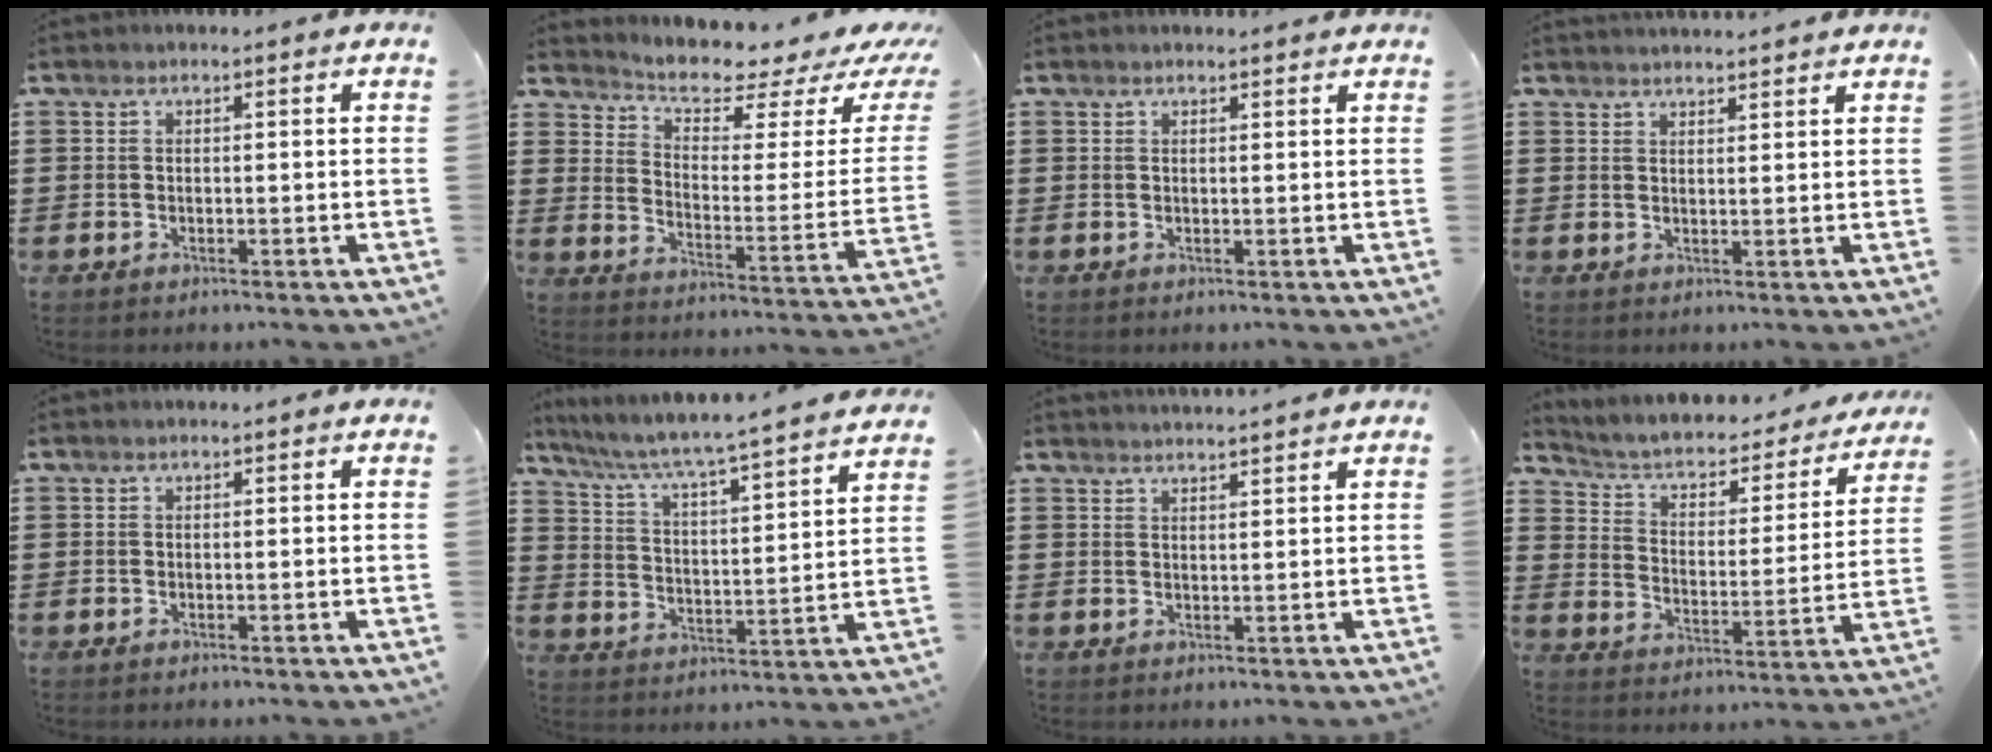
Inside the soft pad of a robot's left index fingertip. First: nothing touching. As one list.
[{"total": 4.2, "force": [3.7, 0.6, 1.9], "torque": [-0.060, -0.035, 0.058]}, {"total": 1.1, "force": [1.0, 0.0, 0.3], "torque": [-0.008, -0.002, 0.020]}, {"total": 2.1, "force": [2.1, -0.3, 0.0], "torque": [-0.005, -0.006, 0.041]}, {"total": 0.0}, {"total": 5.0, "force": [4.5, -0.7, 2.1], "torque": [-0.063, -0.047, 0.067]}, {"total": 2.2, "force": [2.1, -0.7, 0.0], "torque": [-0.006, -0.010, 0.042]}, {"total": 3.2, "force": [1.9, 1.8, 1.8], "torque": [-0.050, -0.020, 0.022]}]